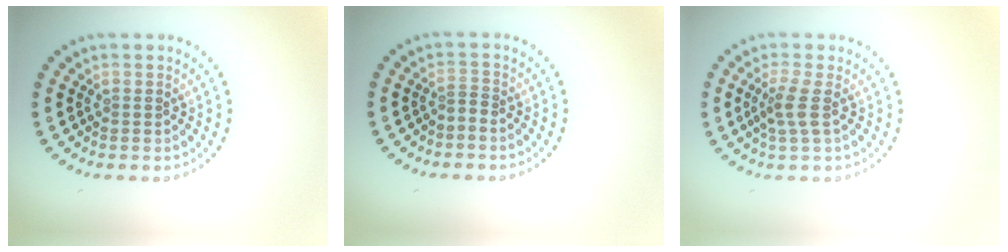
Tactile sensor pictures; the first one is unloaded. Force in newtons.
{"total": 0.6, "press": 0.1, "slide": 0.6}
{"total": 2.1, "press": 1.6, "slide": 1.4}